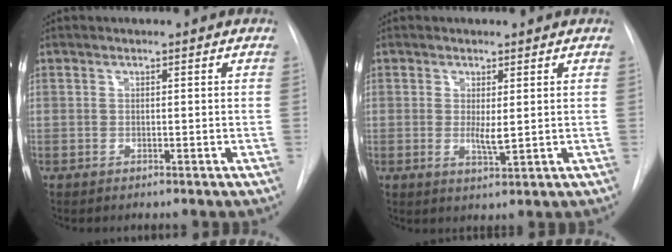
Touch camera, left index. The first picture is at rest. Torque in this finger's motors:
{"motor_torque": [0.58, 0.17, 0.07, 0.02]}